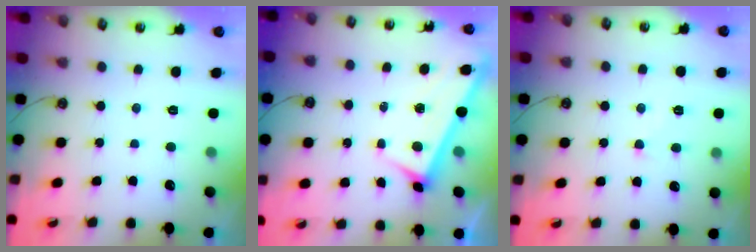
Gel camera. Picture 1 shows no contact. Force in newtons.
{"total": 3.0, "press": 3.0, "slide": 0.1}
{"total": 2.4, "press": 2.4, "slide": 0.3}